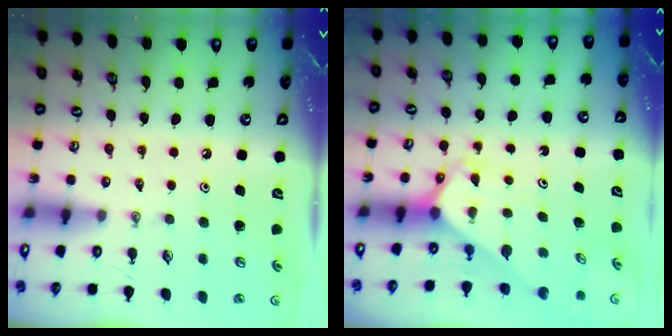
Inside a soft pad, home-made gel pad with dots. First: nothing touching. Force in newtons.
{"total": 2.6, "press": 2.6, "slide": 0.2}